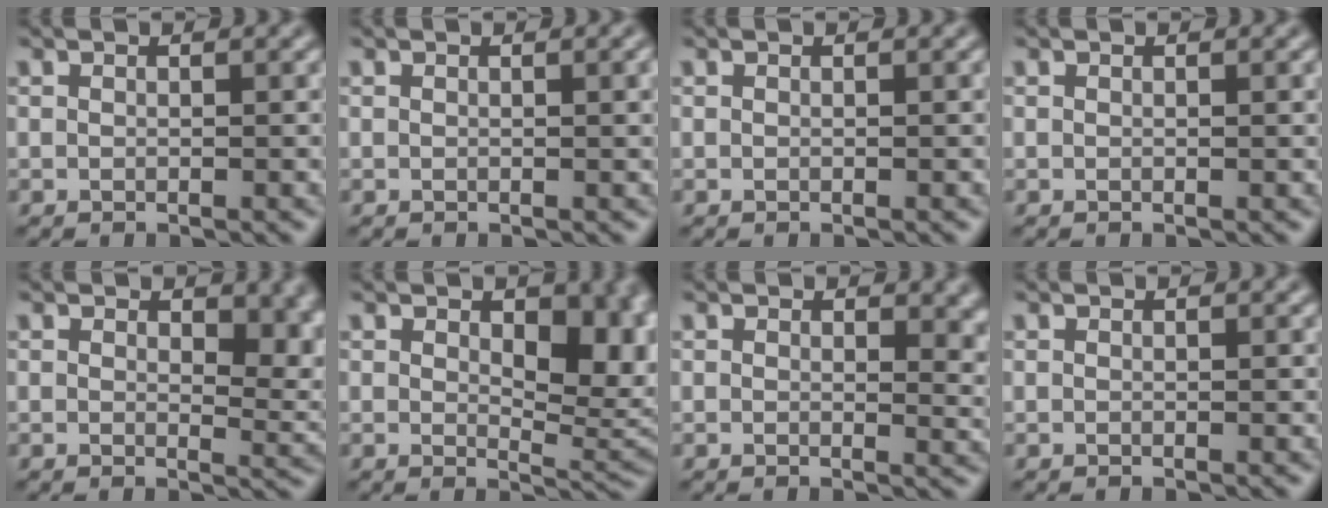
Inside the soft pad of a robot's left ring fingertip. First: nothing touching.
{"total": 1.5, "force": [0.3, 0.3, 1.4], "torque": [-0.017, 0.001, 0.002]}
{"total": 0.0}
{"total": 0.5, "force": [0.1, 0.0, 0.5], "torque": [-0.005, 0.000, 0.000]}
{"total": 4.8, "force": [1.6, 2.6, 3.7], "torque": [-0.037, -0.009, 0.024]}
{"total": 7.4, "force": [1.2, 3.9, 6.2], "torque": [-0.083, -0.010, 0.026]}
{"total": 3.4, "force": [1.0, 1.9, 2.7], "torque": [-0.022, -0.008, 0.014]}
{"total": 0.0}